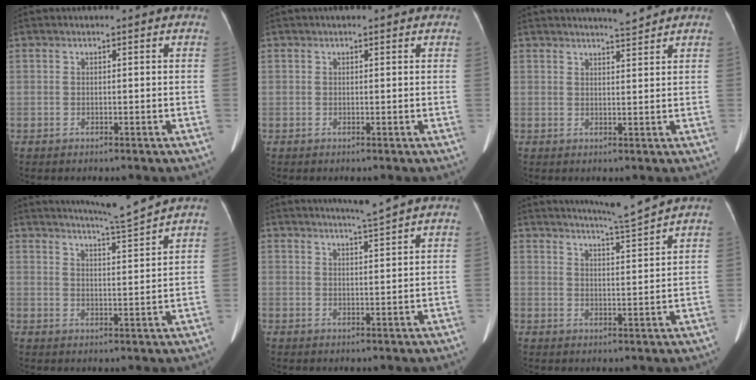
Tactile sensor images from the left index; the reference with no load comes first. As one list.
[{"total": 1.7, "force": [1.2, 0.7, 1.0], "torque": [-0.014, 0.015, 0.012]}, {"total": 3.1, "force": [3.0, -0.5, 0.8], "torque": [-0.012, -0.004, 0.047]}, {"total": 6.8, "force": [6.2, -2.1, 1.7], "torque": [-0.038, -0.017, 0.104]}, {"total": 3.3, "force": [2.8, -1.5, 1.0], "torque": [-0.015, -0.010, 0.052]}, {"total": 6.2, "force": [5.6, -2.1, 1.6], "torque": [-0.034, -0.015, 0.095]}]